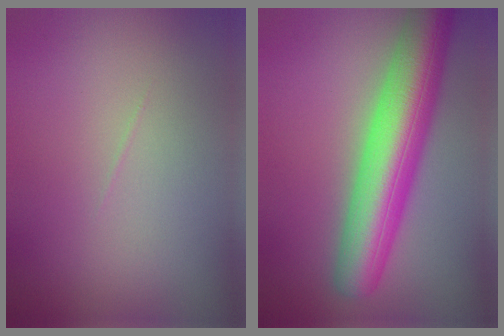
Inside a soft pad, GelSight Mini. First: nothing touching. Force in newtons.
{"total": 9.6, "press": 9.6, "slide": 0.3}